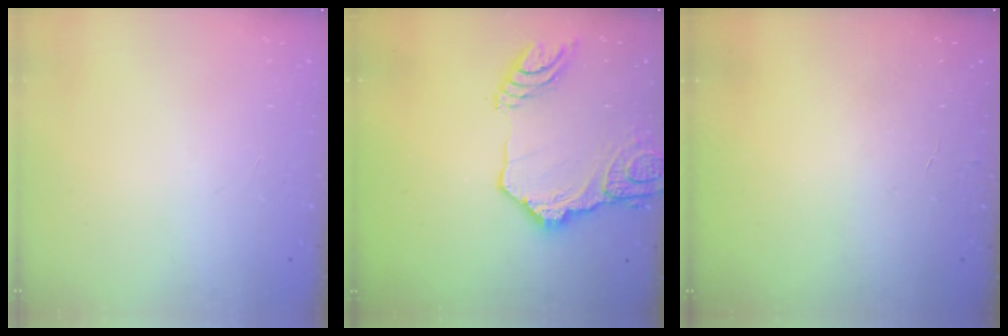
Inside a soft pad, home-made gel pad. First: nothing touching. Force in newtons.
{"total": 16.9, "press": 16.8, "slide": 1.9}
{"total": 2.5, "press": 2.5, "slide": 0.2}